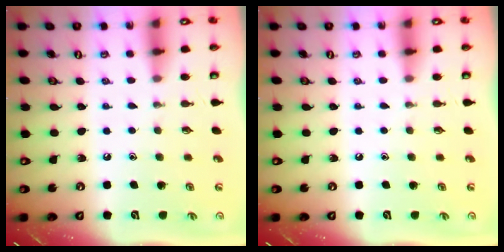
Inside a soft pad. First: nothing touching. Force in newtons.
{"total": 0.0}